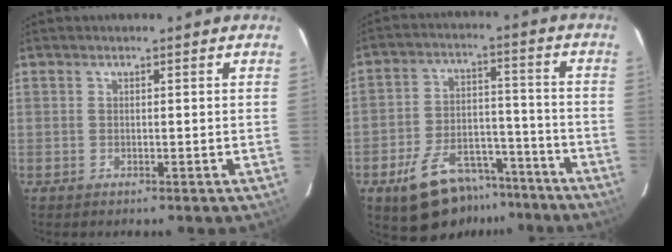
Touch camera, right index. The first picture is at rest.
{"total": 14.7, "force": [-10.1, 7.9, 7.1], "torque": [-0.144, 0.022, -0.139]}